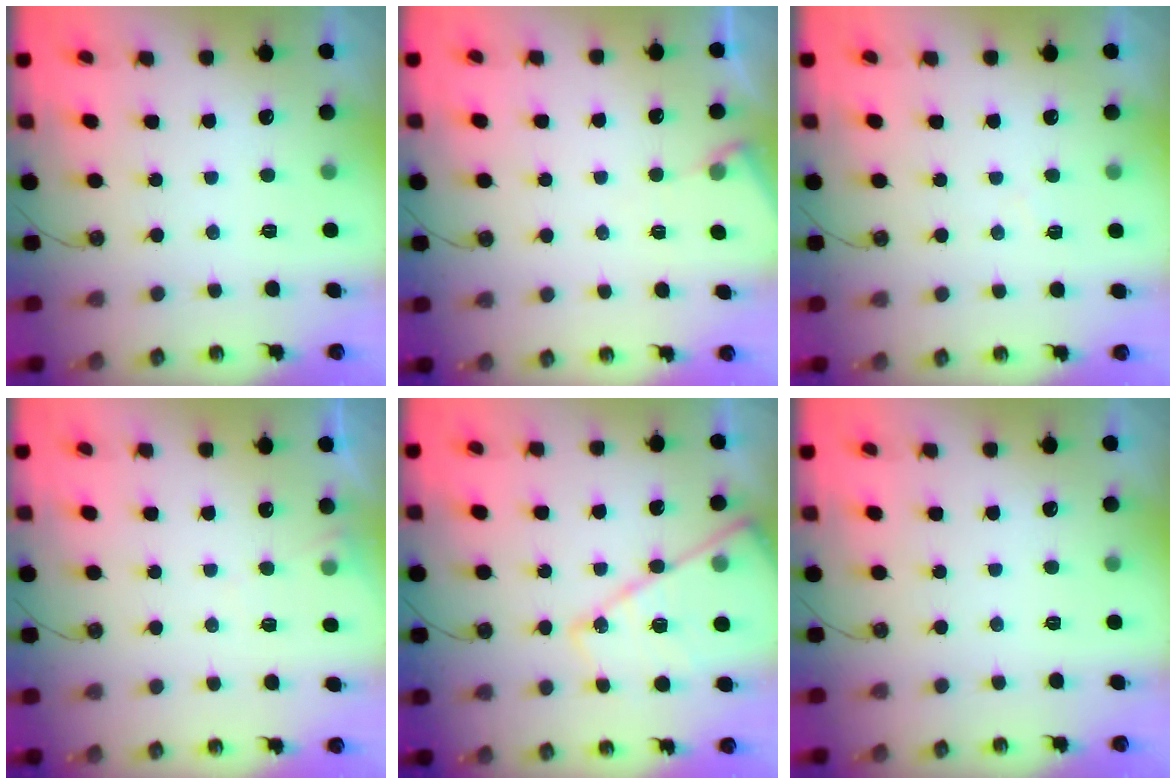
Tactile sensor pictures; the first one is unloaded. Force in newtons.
{"total": 4.4, "press": 4.3, "slide": 0.6}
{"total": 4.2, "press": 4.2, "slide": 0.6}
{"total": 6.2, "press": 6.2, "slide": 0.8}
{"total": 17.3, "press": 17.3, "slide": 1.2}
{"total": 0.0}